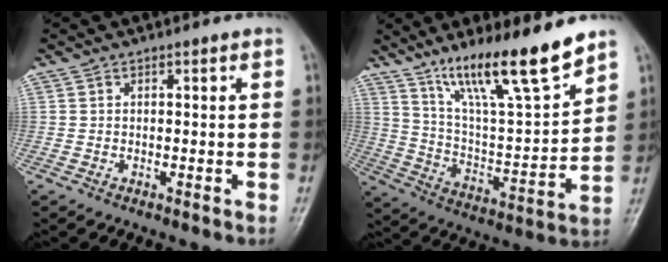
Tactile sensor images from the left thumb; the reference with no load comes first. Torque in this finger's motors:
{"motor_torque": [1.05, 0.86, 1.46, -1.31, 0.34]}